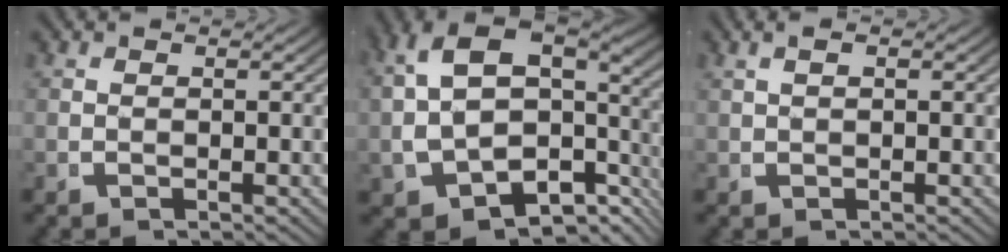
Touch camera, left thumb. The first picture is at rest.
{"total": 14.0, "force": [-0.9, 10.2, 9.5], "torque": [-0.202, -0.043, -0.002]}
{"total": 1.5, "force": [0.9, 0.3, 1.2], "torque": [-0.019, 0.007, 0.018]}